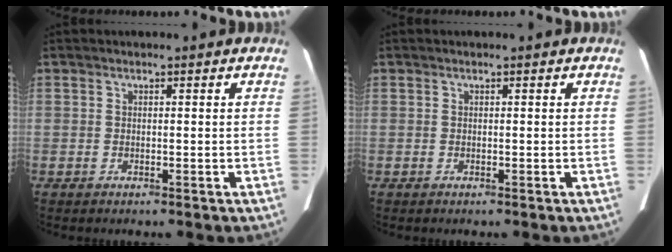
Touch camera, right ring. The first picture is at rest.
{"total": 0.0}